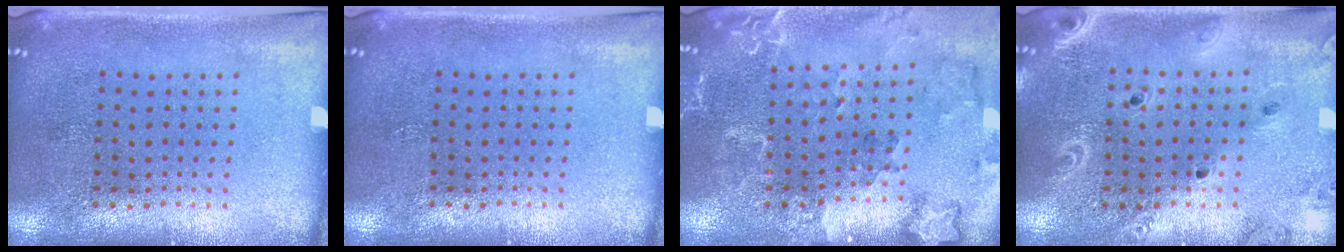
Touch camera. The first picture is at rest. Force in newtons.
{"total": 0.0}
{"total": 1.8, "press": 1.7, "slide": 0.4}
{"total": 2.1, "press": 1.9, "slide": 0.9}